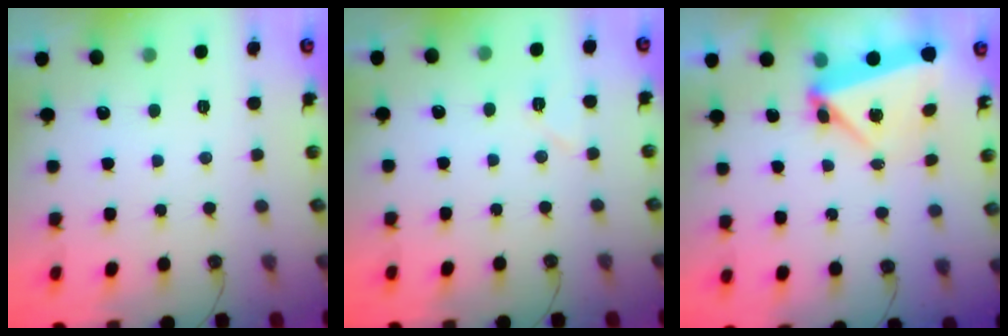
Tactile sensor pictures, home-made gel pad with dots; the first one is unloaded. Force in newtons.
{"total": 5.9, "press": 5.4, "slide": 2.4}
{"total": 5.6, "press": 5.6, "slide": 0.6}